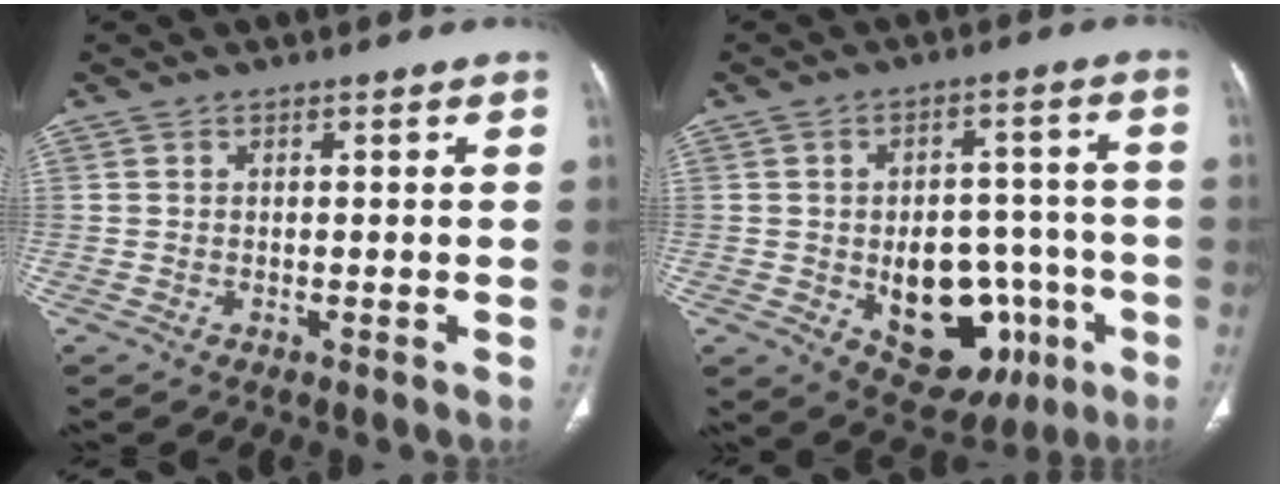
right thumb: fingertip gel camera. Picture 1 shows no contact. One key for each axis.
{"total": 17.1, "fx": -5.0, "fy": 11.1, "fz": 12.0, "tx": -0.119, "ty": 0.029, "tz": -0.052}